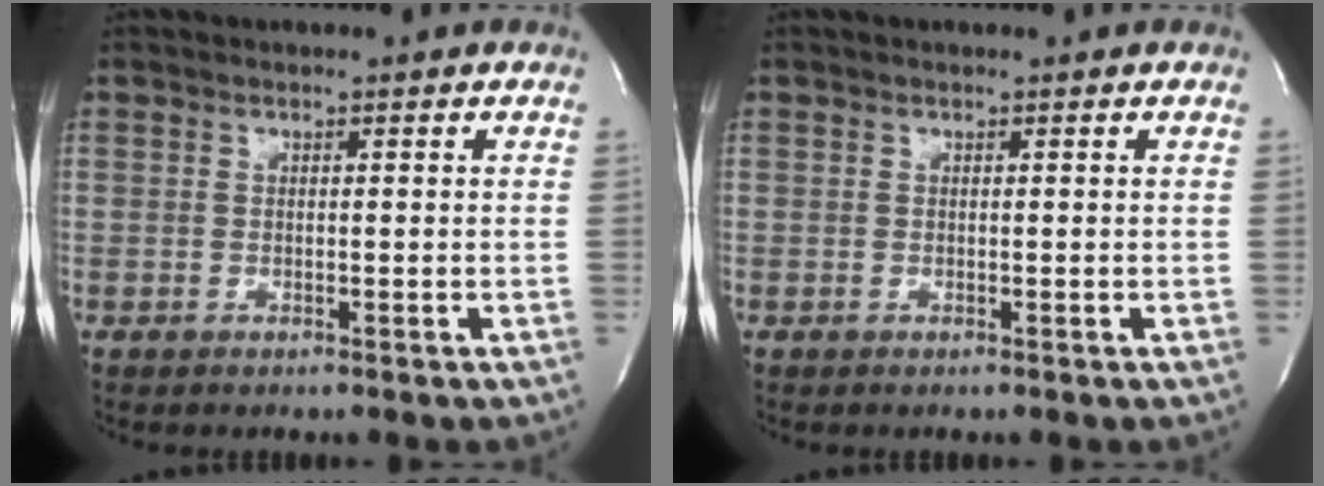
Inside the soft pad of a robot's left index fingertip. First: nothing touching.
{"total": 0.0}